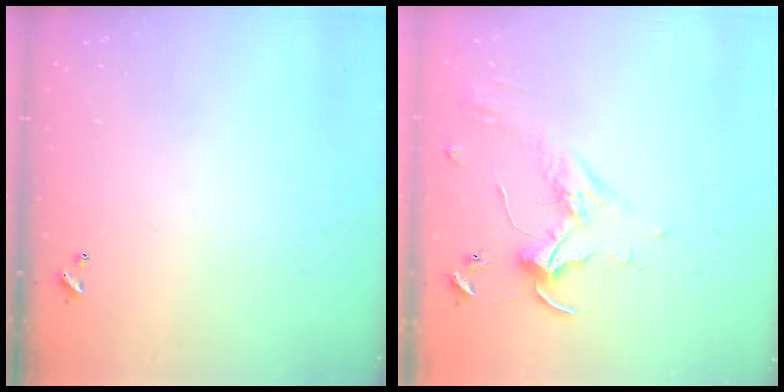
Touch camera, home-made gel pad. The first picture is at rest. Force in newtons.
{"total": 1.7, "press": 1.7, "slide": 0.4}